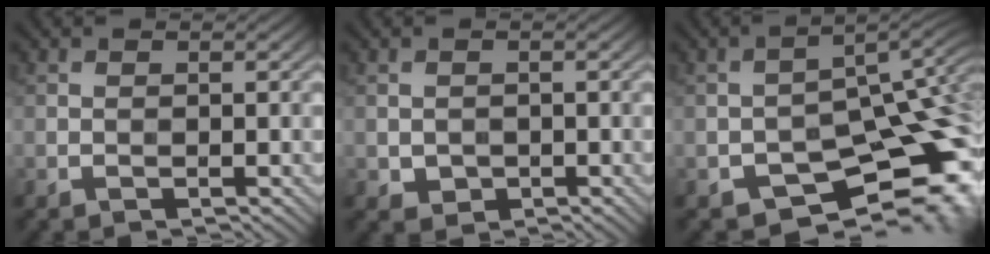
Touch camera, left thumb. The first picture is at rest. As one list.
[{"total": 1.6, "force": [-0.3, 1.4, 0.7], "torque": [-0.017, -0.011, -0.003]}, {"total": 12.7, "force": [-6.3, 6.7, 8.7], "torque": [-0.109, -0.022, -0.090]}]